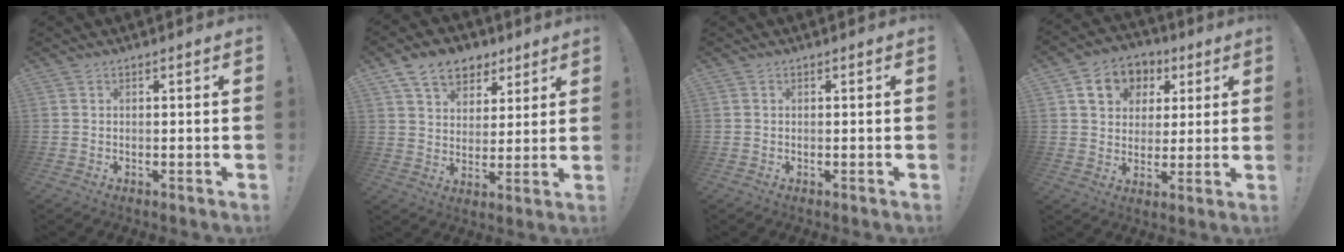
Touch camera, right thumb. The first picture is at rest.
{"total": 12.4, "force": [7.3, 8.6, 5.1], "torque": [-0.072, -0.037, 0.141]}
{"total": 0.0}
{"total": 11.6, "force": [4.8, 9.5, 4.5], "torque": [-0.059, -0.017, 0.094]}